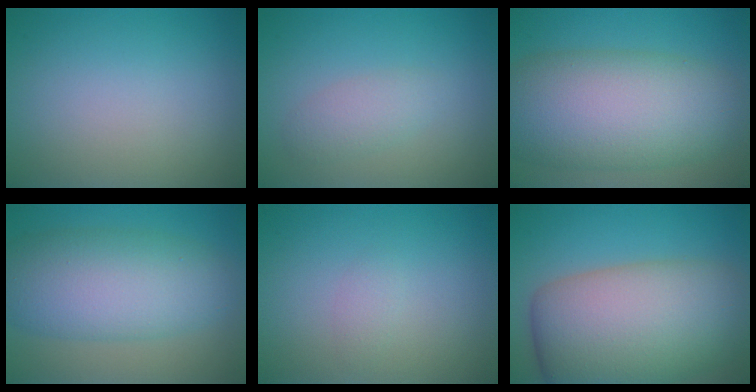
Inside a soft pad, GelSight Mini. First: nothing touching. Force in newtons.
{"total": 1.9, "press": 1.9, "slide": 0.1}
{"total": 11.4, "press": 11.4, "slide": 0.5}
{"total": 8.5, "press": 8.5, "slide": 0.1}
{"total": 0.8, "press": 0.8, "slide": 0.0}
{"total": 12.7, "press": 12.7, "slide": 0.6}